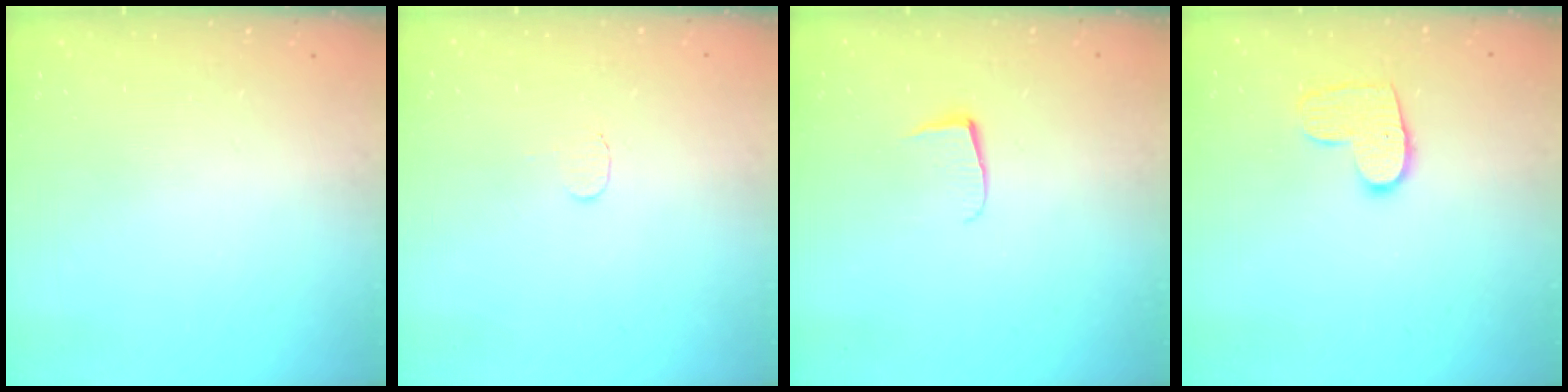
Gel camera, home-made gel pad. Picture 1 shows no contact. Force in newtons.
{"total": 3.5, "press": 3.5, "slide": 0.3}
{"total": 5.4, "press": 5.3, "slide": 0.5}
{"total": 8.7, "press": 8.7, "slide": 0.4}